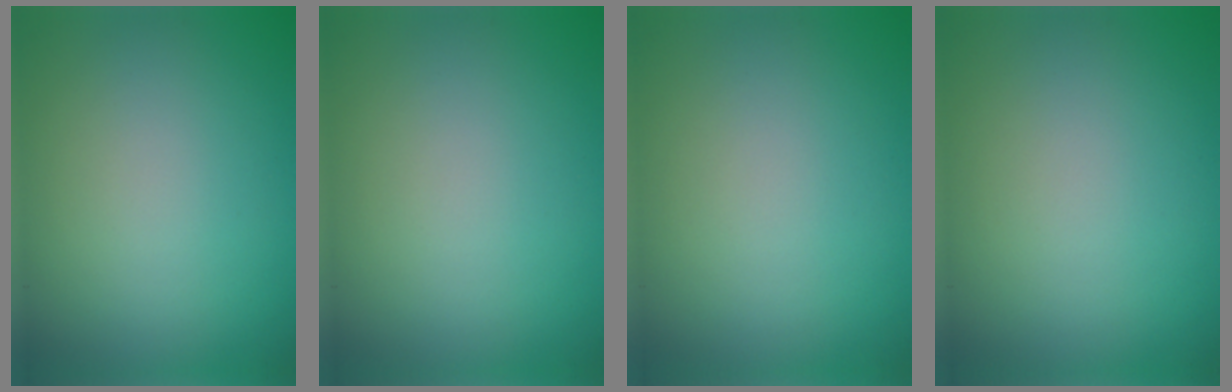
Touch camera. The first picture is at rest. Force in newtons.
{"total": 0.0}
{"total": 0.0}
{"total": 0.0}